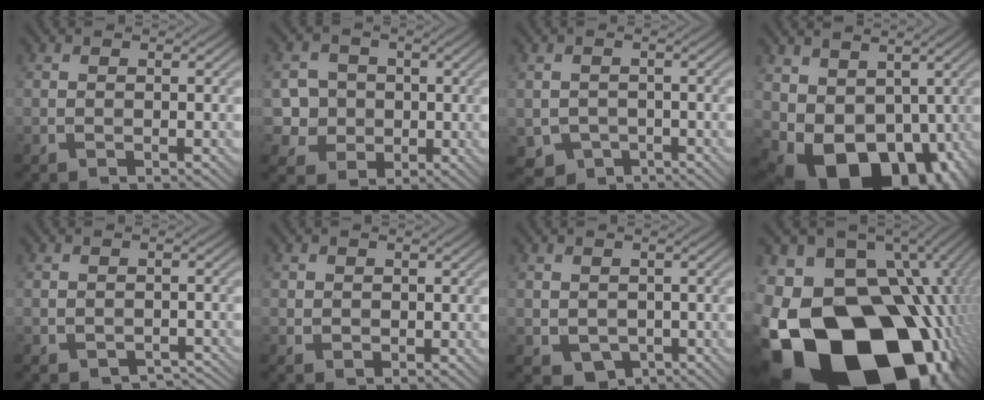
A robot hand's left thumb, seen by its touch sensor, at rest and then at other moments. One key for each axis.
{"total": 6.3, "fx": -0.1, "fy": 6.1, "fz": 1.6, "tx": -0.054, "ty": 0.005, "tz": -0.018}
{"total": 3.5, "fx": -1.7, "fy": 2.9, "fz": 1.0, "tx": -0.025, "ty": -0.015, "tz": -0.031}
{"total": 13.2, "fx": -1.3, "fy": 9.3, "fz": 9.2, "tx": -0.163, "ty": -0.040, "tz": -0.005}
{"total": 2.2, "fx": -1.3, "fy": 1.5, "fz": 1.0, "tx": -0.016, "ty": -0.016, "tz": -0.016}
{"total": 1.8, "fx": 0.7, "fy": 1.5, "fz": 0.5, "tx": -0.015, "ty": -0.007, "tz": 0.014}
{"total": 3.1, "fx": -0.3, "fy": 2.7, "fz": 1.6, "tx": -0.046, "ty": -0.013, "tz": 0.000}
{"total": 25.3, "fx": -9.9, "fy": 17.2, "fz": 15.7, "tx": -0.306, "ty": -0.070, "tz": -0.131}